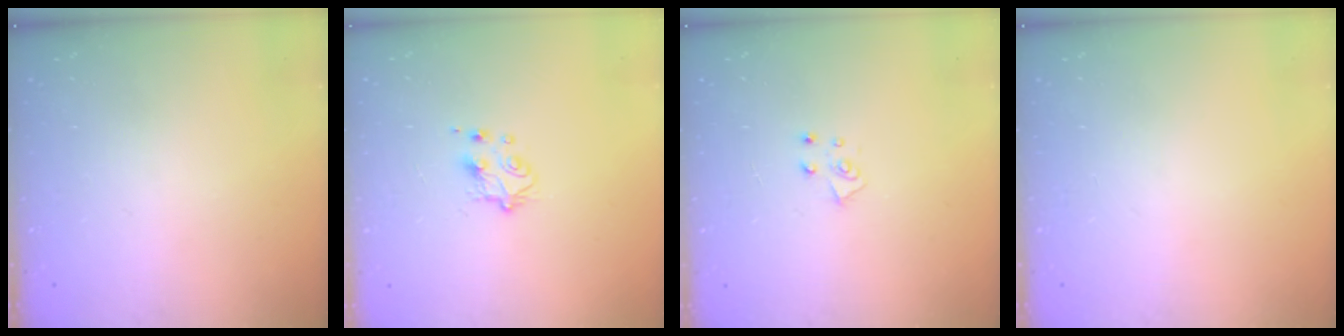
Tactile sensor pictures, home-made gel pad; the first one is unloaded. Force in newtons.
{"total": 5.3, "press": 5.2, "slide": 0.6}
{"total": 4.9, "press": 4.9, "slide": 0.5}
{"total": 0.0}